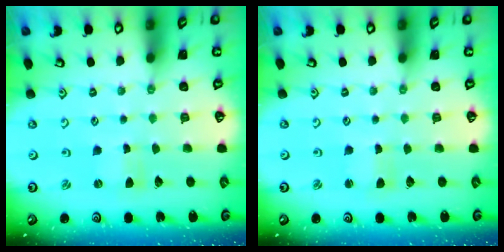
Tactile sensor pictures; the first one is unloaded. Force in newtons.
{"total": 1.3, "press": 1.3, "slide": 0.3}